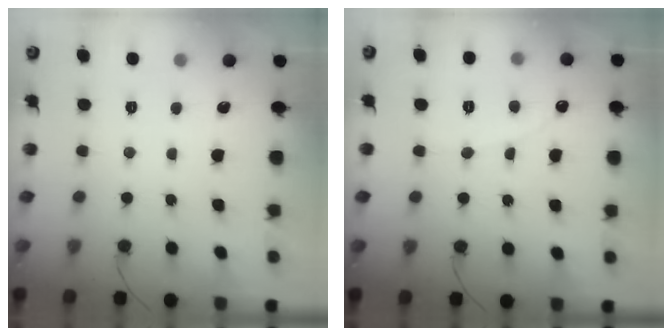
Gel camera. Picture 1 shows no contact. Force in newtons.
{"total": 2.5, "press": 2.5, "slide": 0.1}